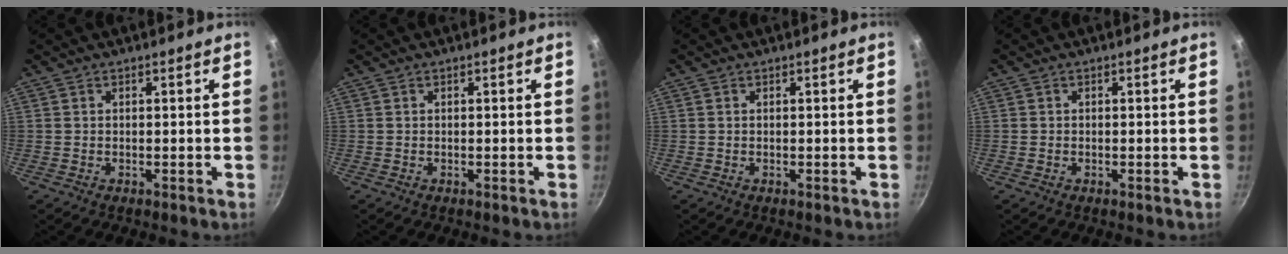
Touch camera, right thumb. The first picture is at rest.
{"total": 0.0}
{"total": 0.0}
{"total": 0.0}